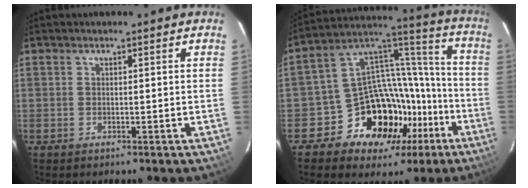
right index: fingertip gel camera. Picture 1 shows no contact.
{"total": 20.4, "force": [-11.6, 14.8, 8.0], "torque": [-0.150, 0.078, -0.160]}